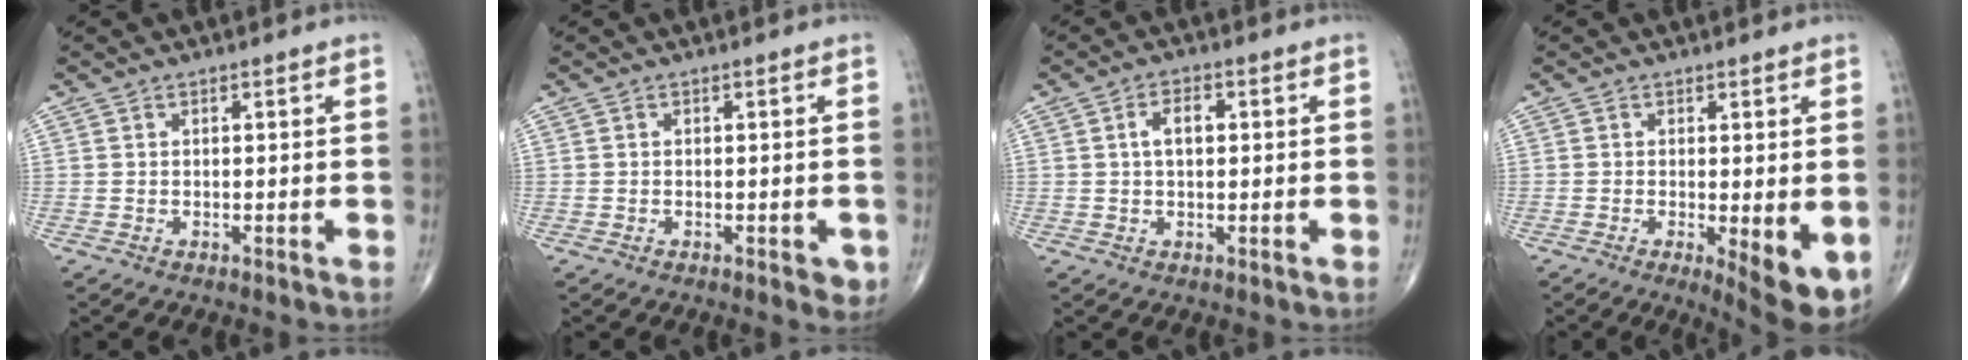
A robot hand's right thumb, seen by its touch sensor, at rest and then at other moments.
{"total": 2.4, "force": [-0.9, 1.1, 1.9], "torque": [-0.013, -0.001, -0.010]}
{"total": 4.1, "force": [0.6, 2.2, 3.3], "torque": [-0.055, 0.009, 0.008]}
{"total": 7.2, "force": [-1.6, 2.0, 6.7], "torque": [-0.093, -0.020, -0.022]}